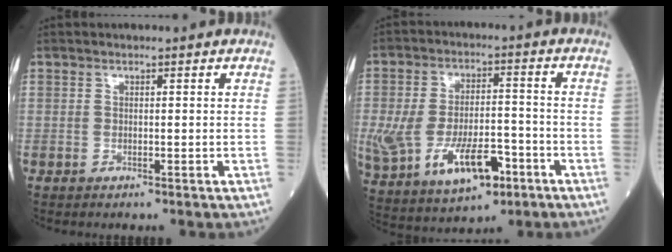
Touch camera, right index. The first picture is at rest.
{"total": 15.2, "force": [-5.2, 7.0, 12.5], "torque": [-0.258, 0.003, -0.073]}